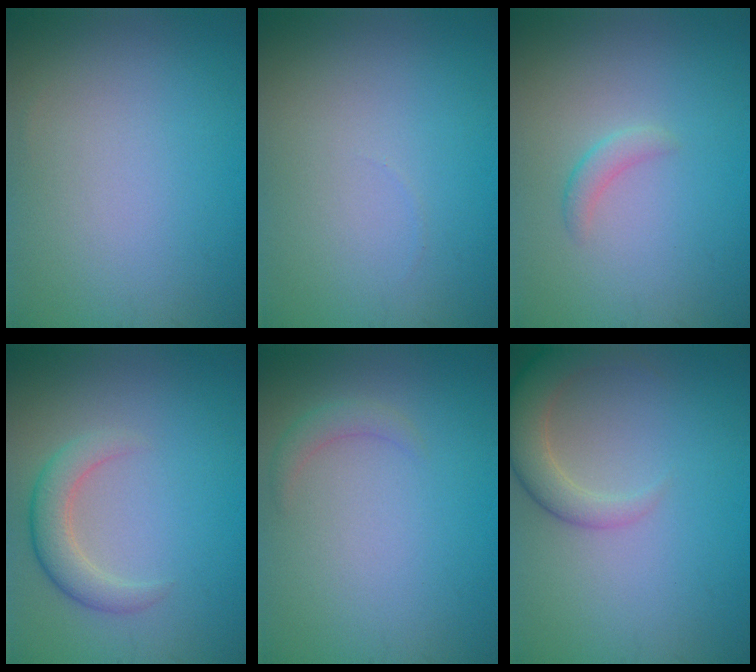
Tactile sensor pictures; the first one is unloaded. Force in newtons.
{"total": 0.0}
{"total": 1.2, "press": 1.2, "slide": 0.1}
{"total": 2.9, "press": 2.9, "slide": 0.2}
{"total": 1.3, "press": 1.3, "slide": 0.1}
{"total": 3.7, "press": 3.7, "slide": 0.2}